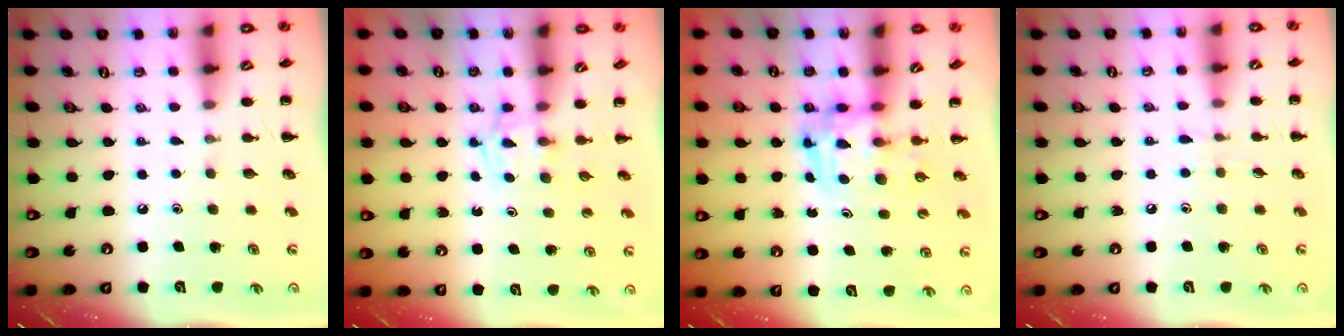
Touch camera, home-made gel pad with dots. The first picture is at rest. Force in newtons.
{"total": 2.5, "press": 2.2, "slide": 1.3}
{"total": 3.6, "press": 3.5, "slide": 0.6}
{"total": 3.6, "press": 3.2, "slide": 1.5}